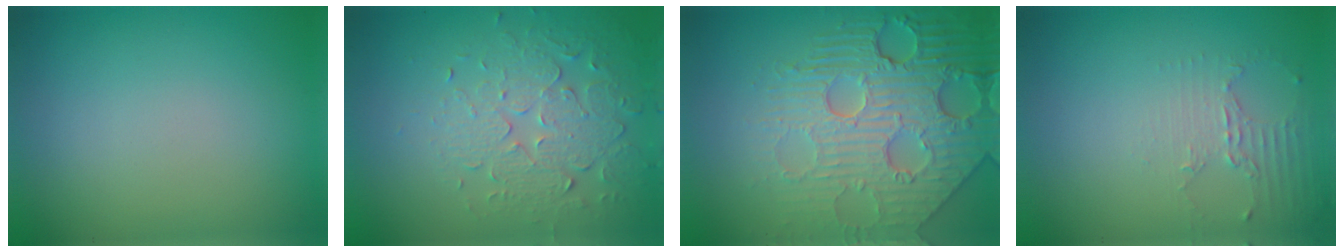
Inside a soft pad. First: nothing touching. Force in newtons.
{"total": 4.7, "press": 3.4, "slide": 3.2}
{"total": 8.4, "press": 5.9, "slide": 5.9}
{"total": 2.2, "press": 1.6, "slide": 1.5}